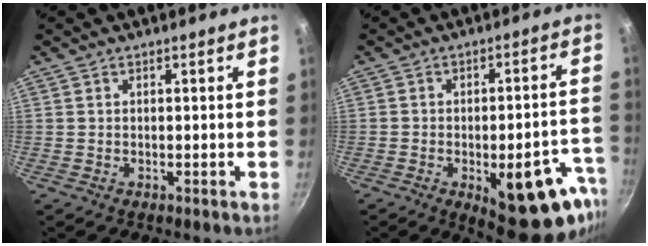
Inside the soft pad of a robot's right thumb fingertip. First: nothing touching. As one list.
[{"total": 19.2, "force": [-8.0, 7.9, 15.6], "torque": [-0.134, 0.023, -0.094]}]